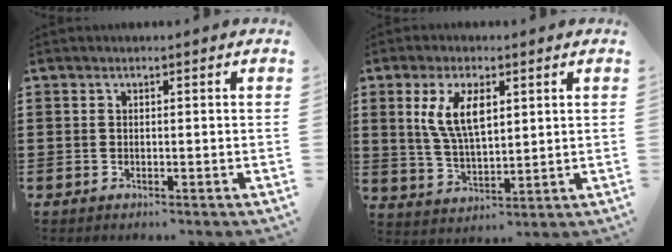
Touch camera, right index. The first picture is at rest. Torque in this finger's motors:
{"motor_torque": [0.90, 0.19, 0.40, 0.21]}